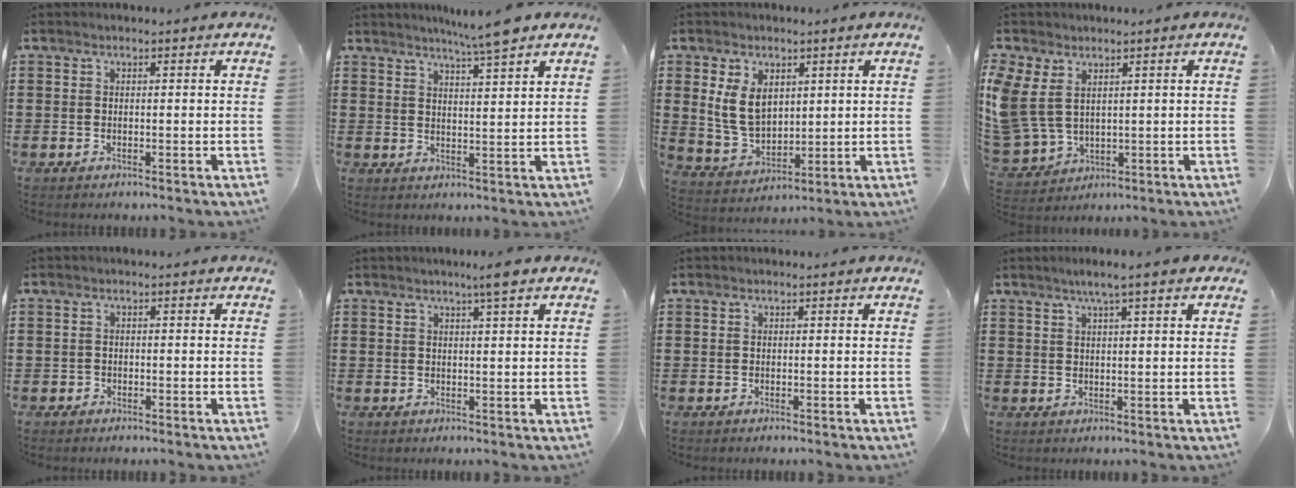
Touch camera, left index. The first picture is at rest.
{"total": 5.9, "force": [5.0, -0.8, 3.0], "torque": [-0.070, -0.010, 0.089]}
{"total": 7.1, "force": [2.5, 4.9, 4.6], "torque": [-0.117, 0.010, 0.046]}
{"total": 6.2, "force": [1.8, 4.6, 3.7], "torque": [-0.119, -0.009, 0.029]}
{"total": 0.6, "force": [-0.5, 0.4, 0.0], "torque": [-0.001, 0.002, -0.012]}
{"total": 3.3, "force": [2.3, -0.4, 2.3], "torque": [-0.047, 0.001, 0.039]}
{"total": 0.0}
{"total": 3.4, "force": [2.2, -0.2, 2.5], "torque": [-0.055, 0.002, 0.039]}